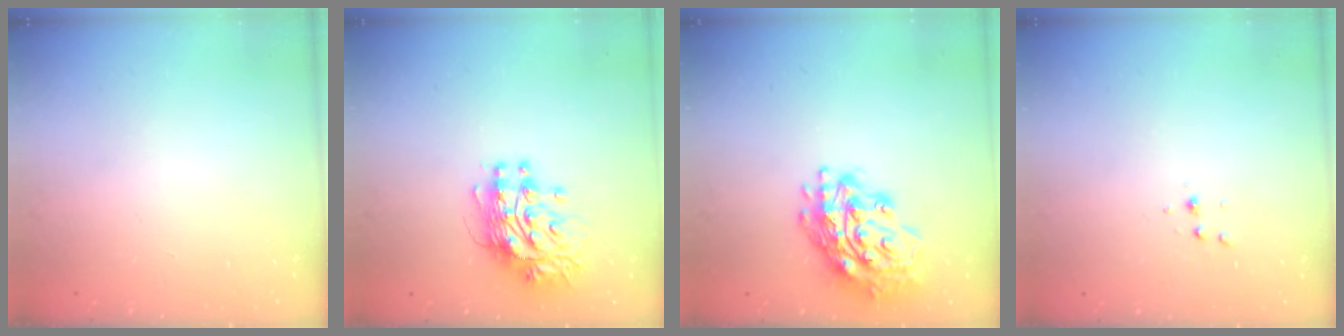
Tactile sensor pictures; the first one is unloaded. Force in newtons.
{"total": 11.9, "press": 11.9, "slide": 1.0}
{"total": 21.4, "press": 21.3, "slide": 2.1}
{"total": 3.6, "press": 3.4, "slide": 1.0}